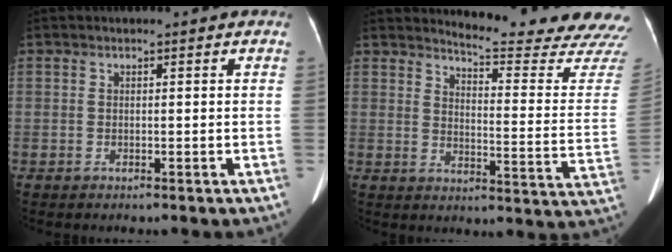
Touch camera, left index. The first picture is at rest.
{"total": 19.1, "force": [18.6, -1.2, 3.8], "torque": [-0.053, -0.152, 0.209]}